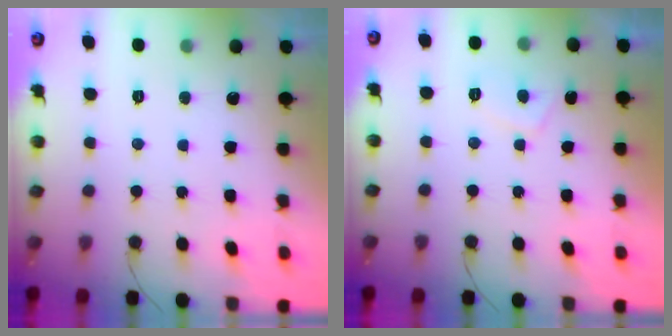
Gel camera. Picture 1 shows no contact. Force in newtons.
{"total": 2.8, "press": 2.8, "slide": 0.7}